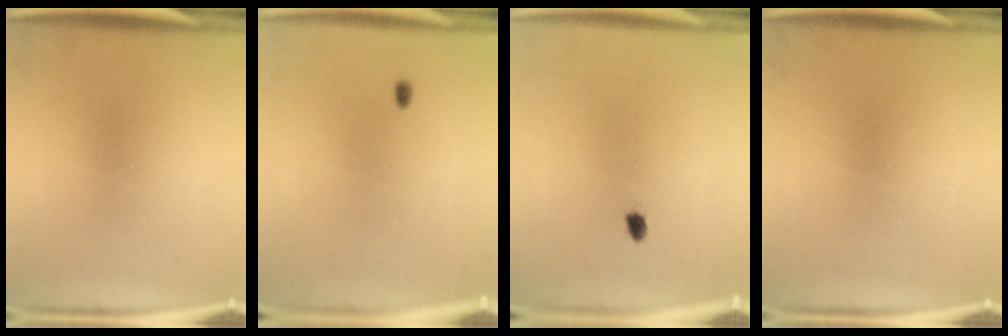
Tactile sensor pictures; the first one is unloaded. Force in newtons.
{"total": 0.7}
{"total": 1.2}
{"total": 0.0}